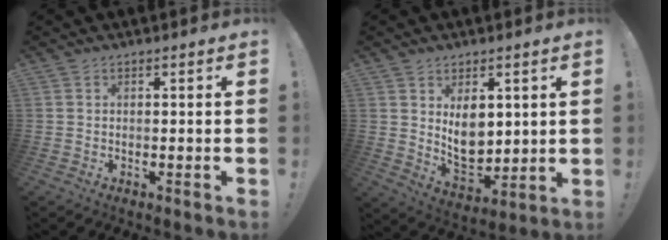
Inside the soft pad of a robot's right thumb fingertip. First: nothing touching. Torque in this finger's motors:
{"motor_torque": [0.01, 0.53, 0.44, 0.44, 0.08]}